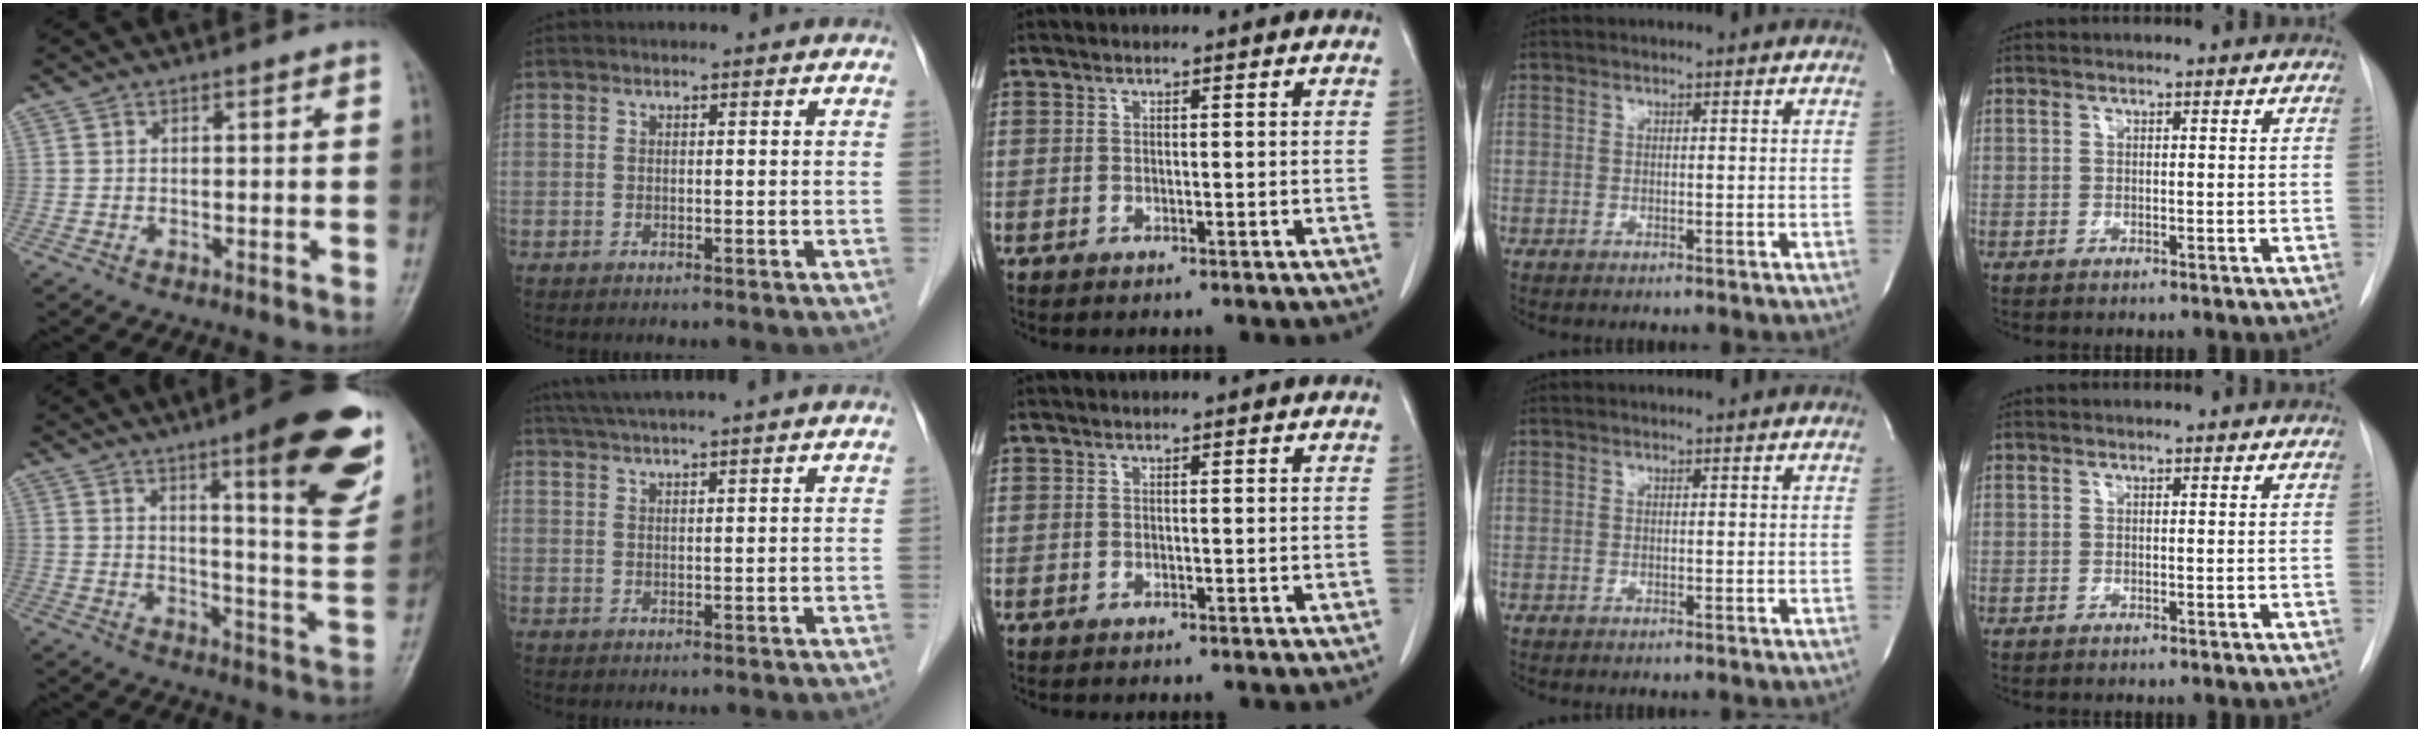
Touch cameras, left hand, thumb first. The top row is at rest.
{"thumb": {"total": 21.6, "force": [11.0, 4.2, 18.2], "torque": [-0.201, -0.054, 0.151]}, "index": {"total": 10.1, "force": [8.8, -0.9, 5.0], "torque": [-0.085, 0.038, 0.120]}}